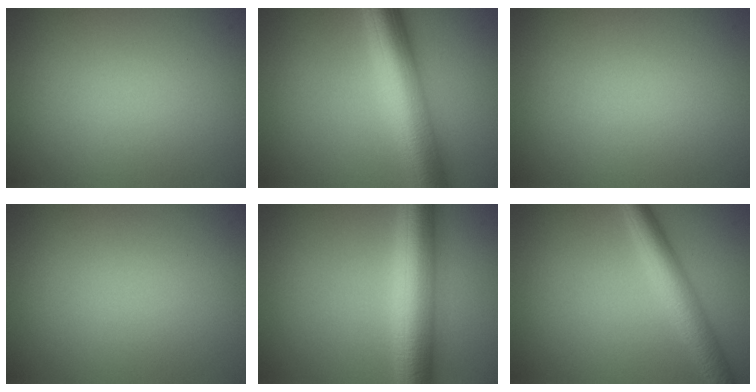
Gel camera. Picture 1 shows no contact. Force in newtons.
{"total": 8.6, "press": 8.5, "slide": 0.3}
{"total": 0.0}
{"total": 0.0}
{"total": 7.9, "press": 7.8, "slide": 0.2}
{"total": 5.0, "press": 5.0, "slide": 0.3}